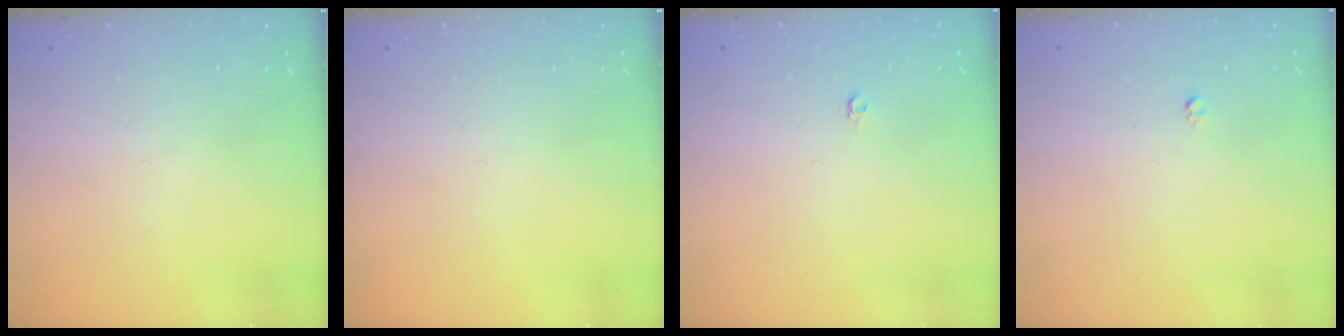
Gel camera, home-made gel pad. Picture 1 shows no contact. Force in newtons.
{"total": 0.0}
{"total": 3.3, "press": 3.3, "slide": 0.3}
{"total": 2.5, "press": 2.5, "slide": 0.2}